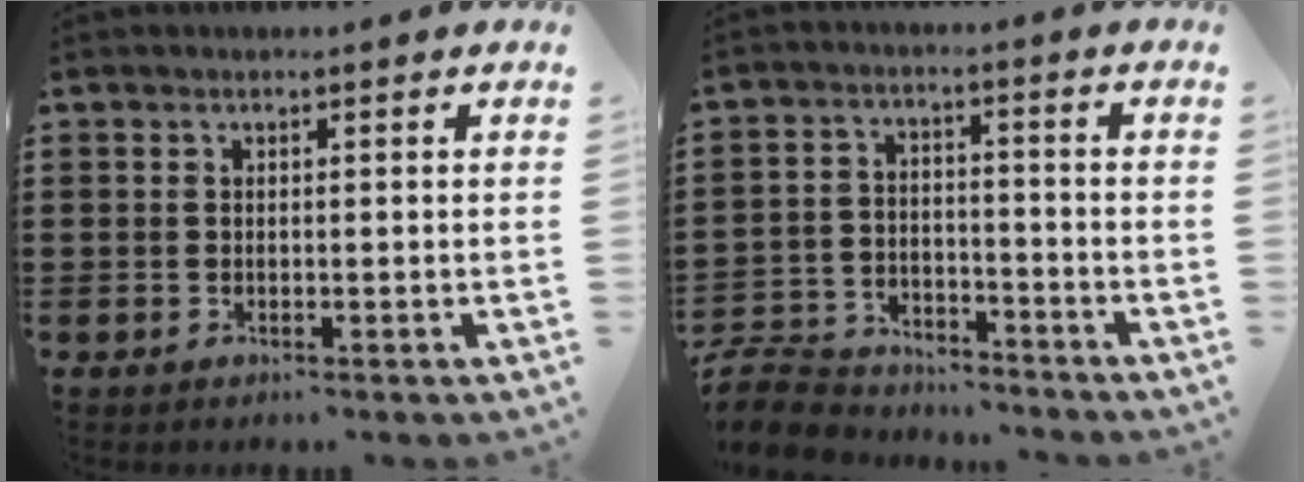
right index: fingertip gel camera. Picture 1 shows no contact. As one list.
[{"total": 7.9, "force": [-7.6, 1.7, 1.1], "torque": [-0.032, 0.017, -0.154]}]